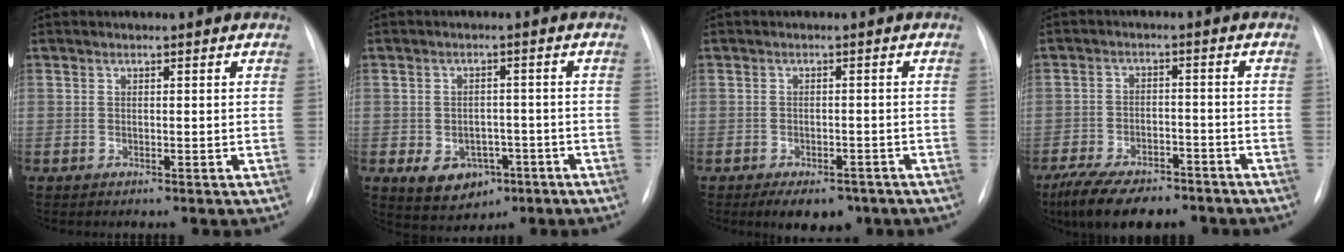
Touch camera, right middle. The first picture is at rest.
{"total": 6.6, "force": [-2.7, 5.0, 3.3], "torque": [-0.051, 0.010, -0.028]}
{"total": 6.6, "force": [-4.7, 3.3, 3.2], "torque": [-0.035, 0.002, -0.062]}
{"total": 13.1, "force": [-10.1, 5.0, 6.7], "torque": [-0.114, -0.007, -0.156]}